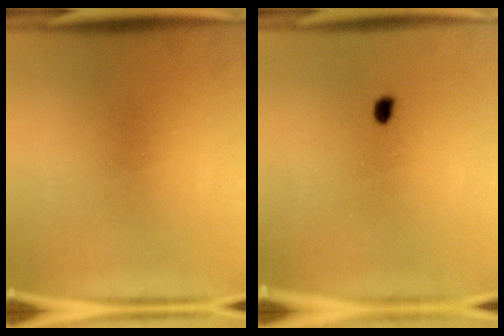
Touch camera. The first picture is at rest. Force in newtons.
{"total": 0.8}